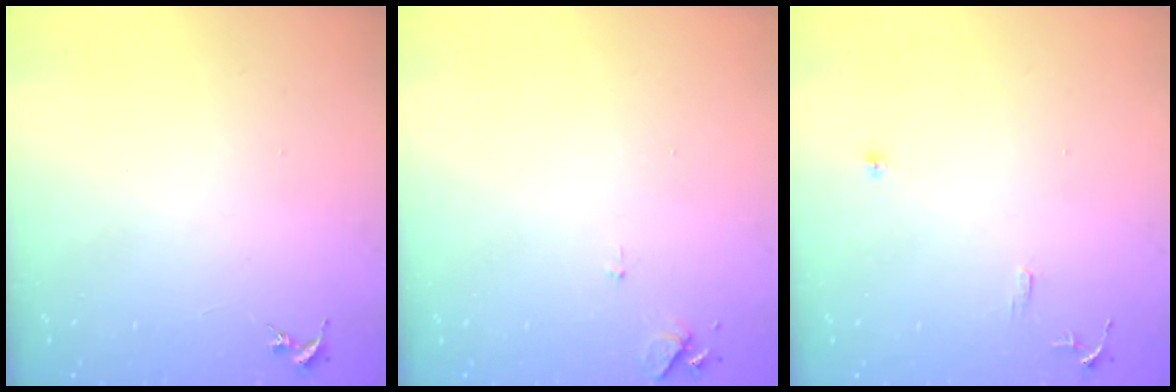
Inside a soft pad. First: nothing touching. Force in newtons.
{"total": 6.1, "press": 6.0, "slide": 0.8}
{"total": 7.1, "press": 7.1, "slide": 0.7}